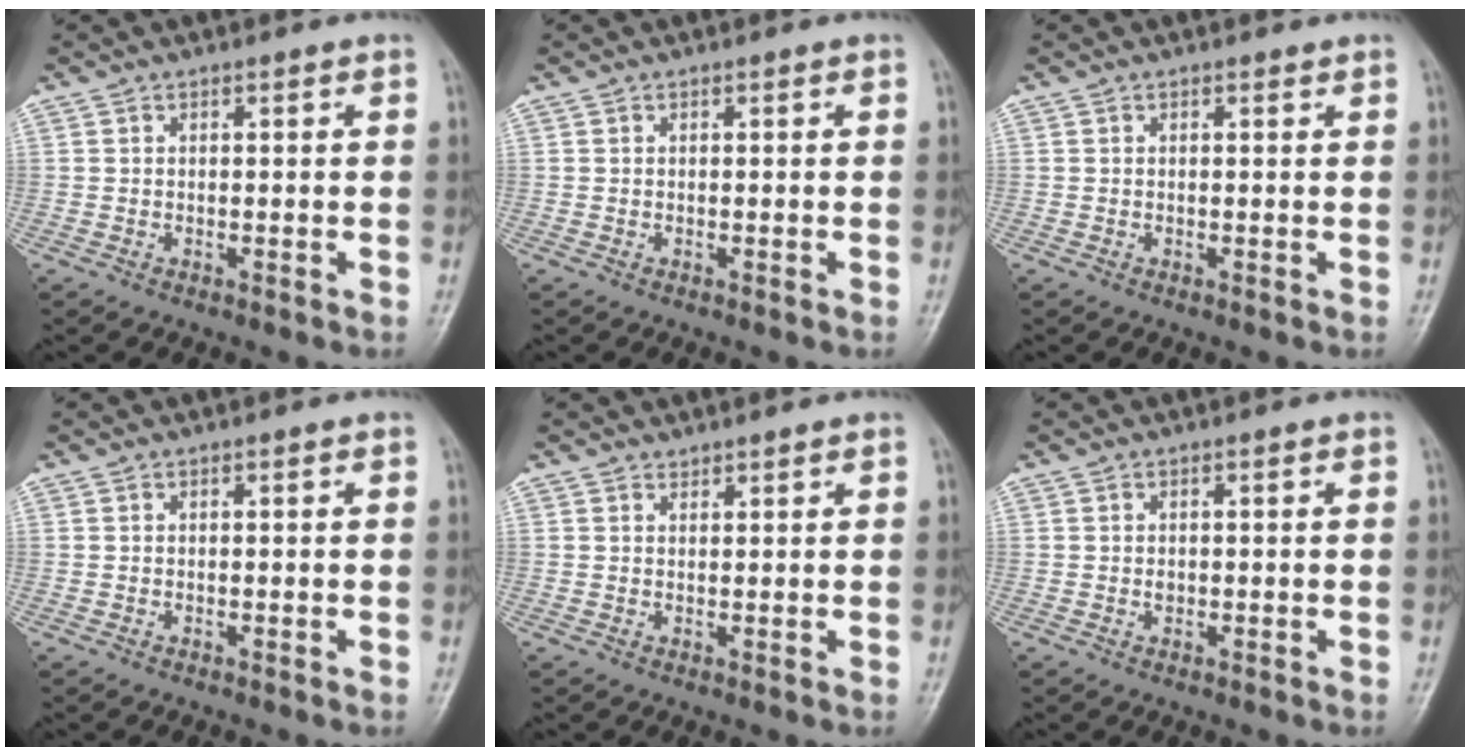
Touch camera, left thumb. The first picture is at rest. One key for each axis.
{"total": 0.0}
{"total": 0.6, "fx": 0.4, "fy": 0.4, "fz": 0.2, "tx": -0.002, "ty": -0.003, "tz": 0.003}
{"total": 0.0}
{"total": 1.3, "fx": 1.2, "fy": 0.4, "fz": 0.3, "tx": 0.004, "ty": -0.008, "tz": 0.016}
{"total": 1.1, "fx": 0.1, "fy": 0.8, "fz": 0.7, "tx": -0.005, "ty": 0.001, "tz": 0.002}